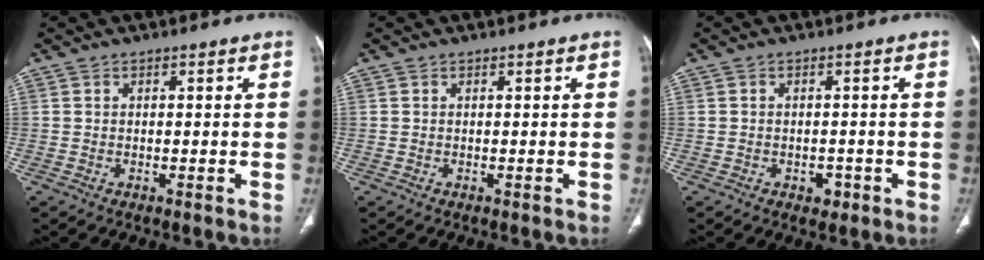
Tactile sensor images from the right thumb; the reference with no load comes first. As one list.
[{"total": 0.0}, {"total": 2.4, "force": [-1.1, 1.7, 1.2], "torque": [-0.008, 0.005, -0.010]}]